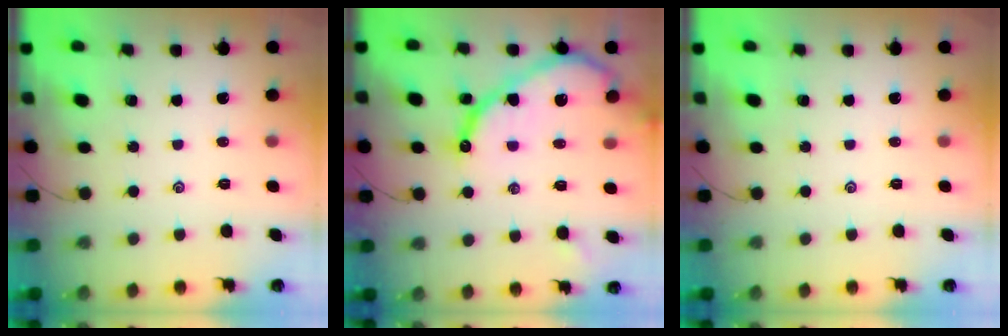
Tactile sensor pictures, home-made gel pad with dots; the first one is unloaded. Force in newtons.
{"total": 16.9, "press": 16.9, "slide": 1.1}
{"total": 0.0}